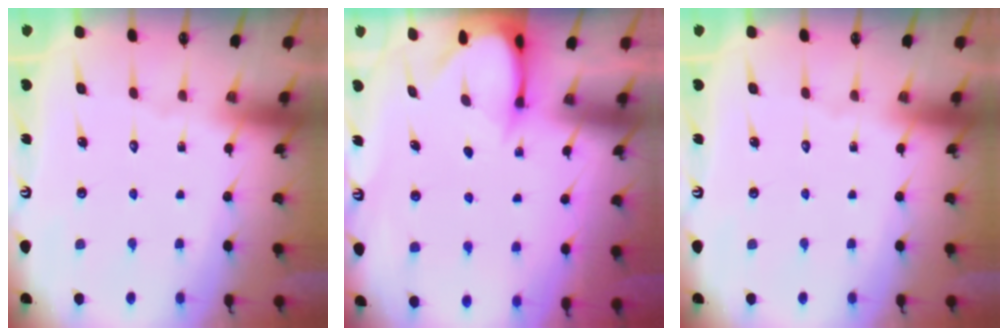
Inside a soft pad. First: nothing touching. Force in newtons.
{"total": 3.7, "press": 3.7, "slide": 0.3}
{"total": 0.0}